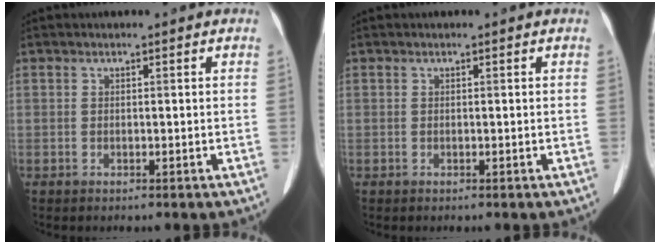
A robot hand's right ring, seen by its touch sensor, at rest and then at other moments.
{"total": 0.0}